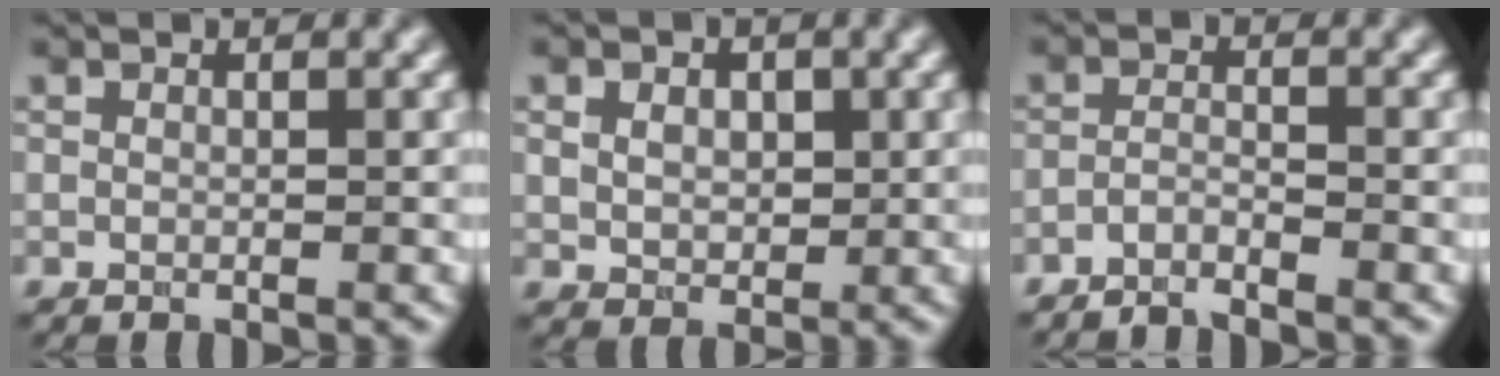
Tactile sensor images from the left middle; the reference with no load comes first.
{"total": 2.9, "force": [0.7, 2.2, 1.7], "torque": [-0.033, 0.000, 0.008]}
{"total": 1.6, "force": [-1.5, 0.1, 0.7], "torque": [-0.012, 0.001, -0.034]}